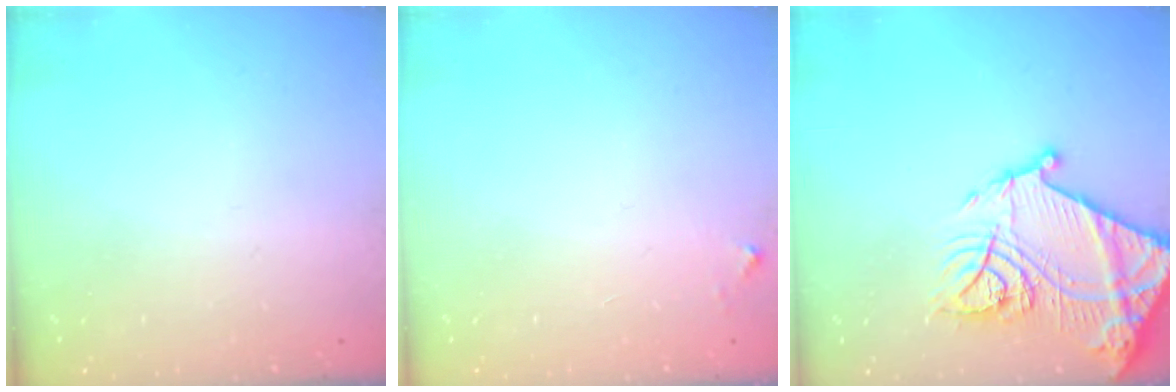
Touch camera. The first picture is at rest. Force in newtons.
{"total": 2.8, "press": 2.8, "slide": 0.2}
{"total": 22.6, "press": 22.5, "slide": 2.0}